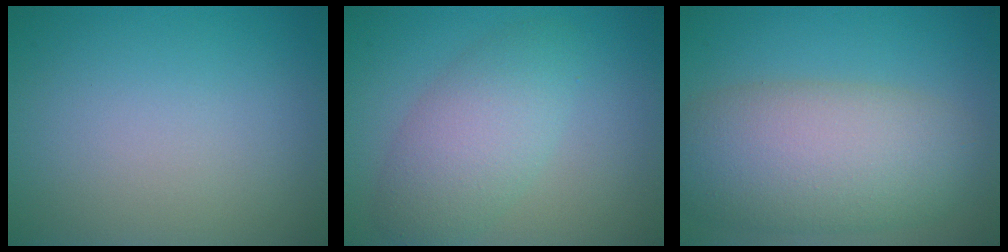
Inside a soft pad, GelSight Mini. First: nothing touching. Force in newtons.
{"total": 4.7, "press": 4.7, "slide": 0.1}
{"total": 9.1, "press": 9.1, "slide": 0.3}